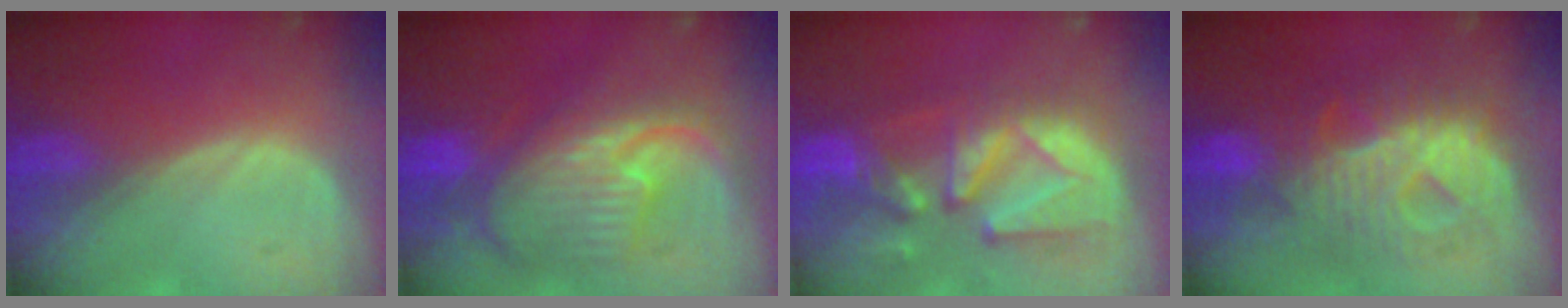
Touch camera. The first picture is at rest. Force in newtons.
{"total": 11.9, "press": 10.4, "slide": 5.9}
{"total": 12.1, "press": 11.0, "slide": 5.1}
{"total": 10.8, "press": 10.7, "slide": 0.9}